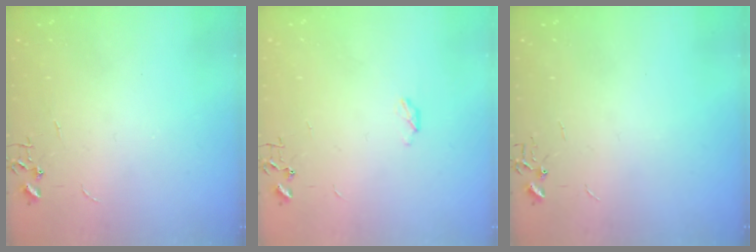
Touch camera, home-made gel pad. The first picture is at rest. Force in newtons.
{"total": 2.9, "press": 2.9, "slide": 0.5}
{"total": 0.0}